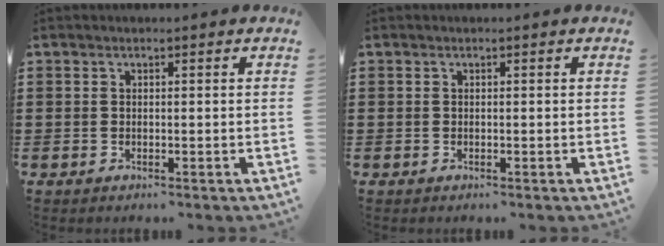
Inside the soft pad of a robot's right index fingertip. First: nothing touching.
{"total": 0.0}